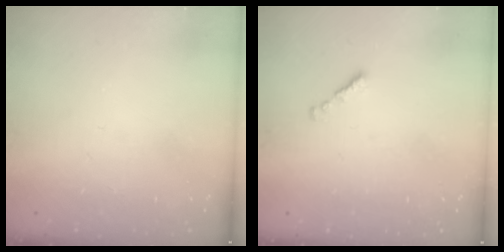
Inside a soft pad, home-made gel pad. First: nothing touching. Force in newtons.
{"total": 1.3, "press": 1.1, "slide": 0.6}